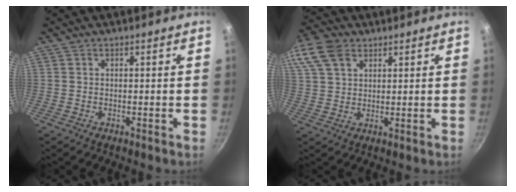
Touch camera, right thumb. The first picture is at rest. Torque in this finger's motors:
{"motor_torque": [0.39, 1.03, 0.67, 0.15, 0.22]}